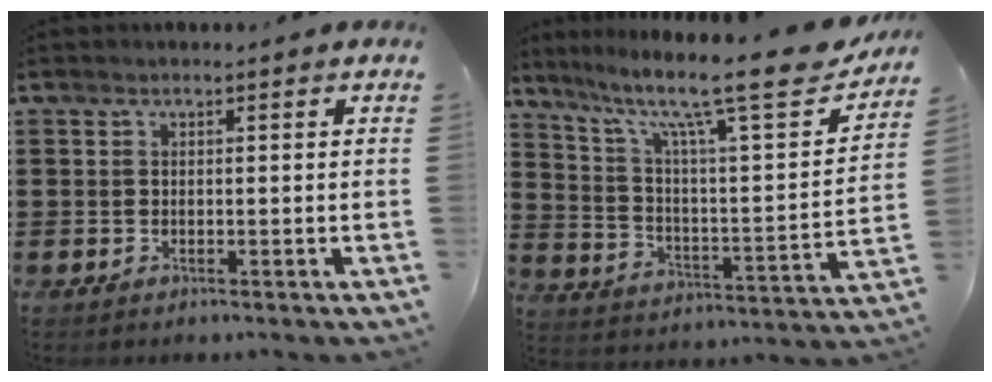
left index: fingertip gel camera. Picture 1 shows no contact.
{"total": 13.6, "force": [10.1, 1.9, 8.9], "torque": [-0.174, -0.067, 0.156]}